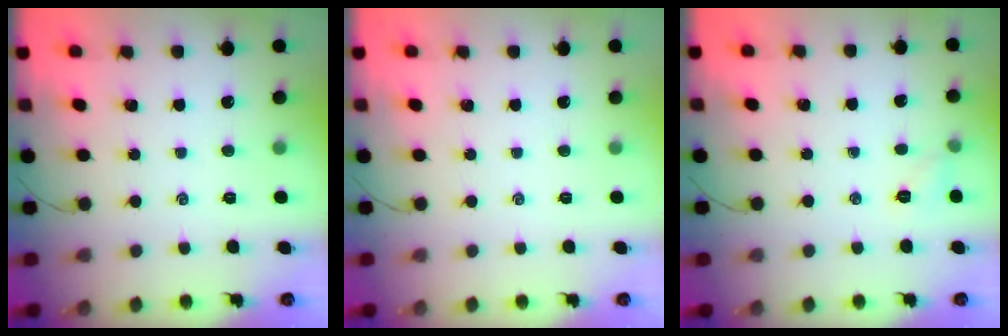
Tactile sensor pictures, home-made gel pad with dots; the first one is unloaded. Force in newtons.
{"total": 0.0}
{"total": 5.1, "press": 4.9, "slide": 1.5}